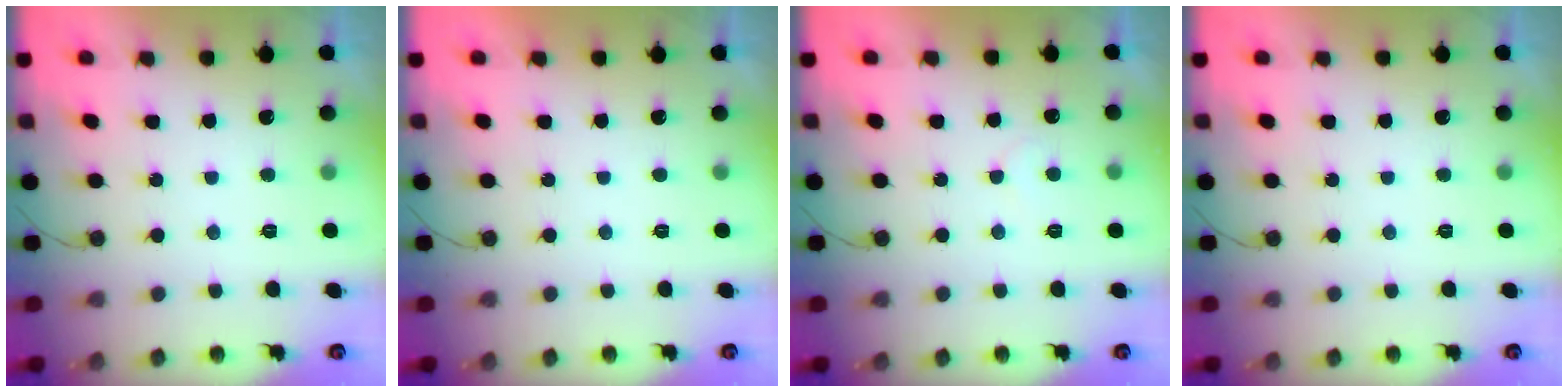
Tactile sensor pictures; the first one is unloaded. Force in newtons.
{"total": 1.8, "press": 1.8, "slide": 0.0}
{"total": 4.8, "press": 4.8, "slide": 0.5}
{"total": 0.0}